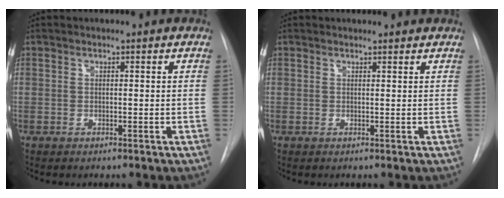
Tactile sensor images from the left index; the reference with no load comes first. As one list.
[{"total": 2.1, "force": [2.0, 0.4, 0.3], "torque": [-0.009, 0.007, 0.020]}]